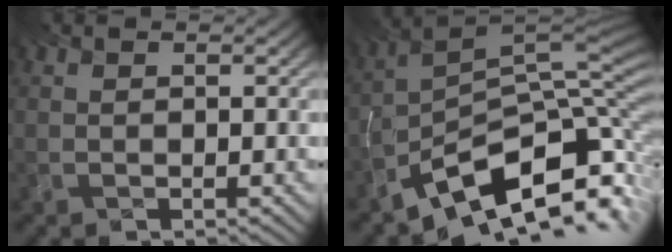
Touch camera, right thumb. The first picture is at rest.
{"total": 13.5, "force": [-10.5, 4.1, 7.3], "torque": [-0.117, -0.001, -0.191]}